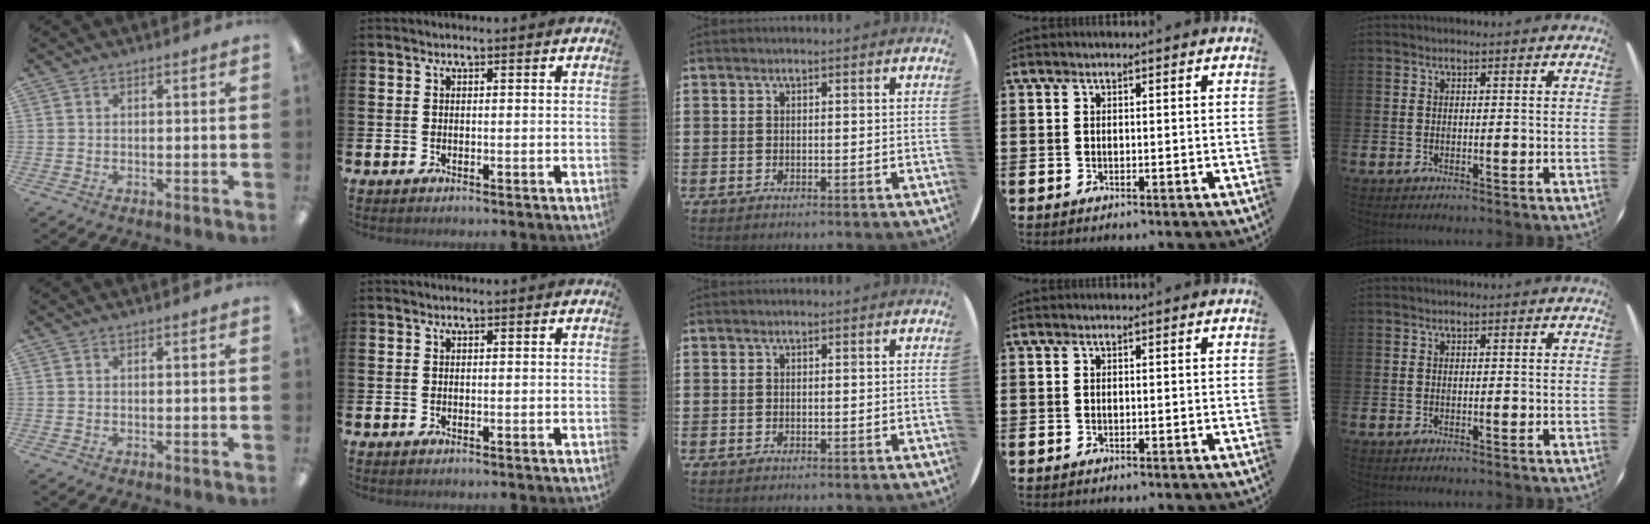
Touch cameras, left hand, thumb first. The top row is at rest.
{}